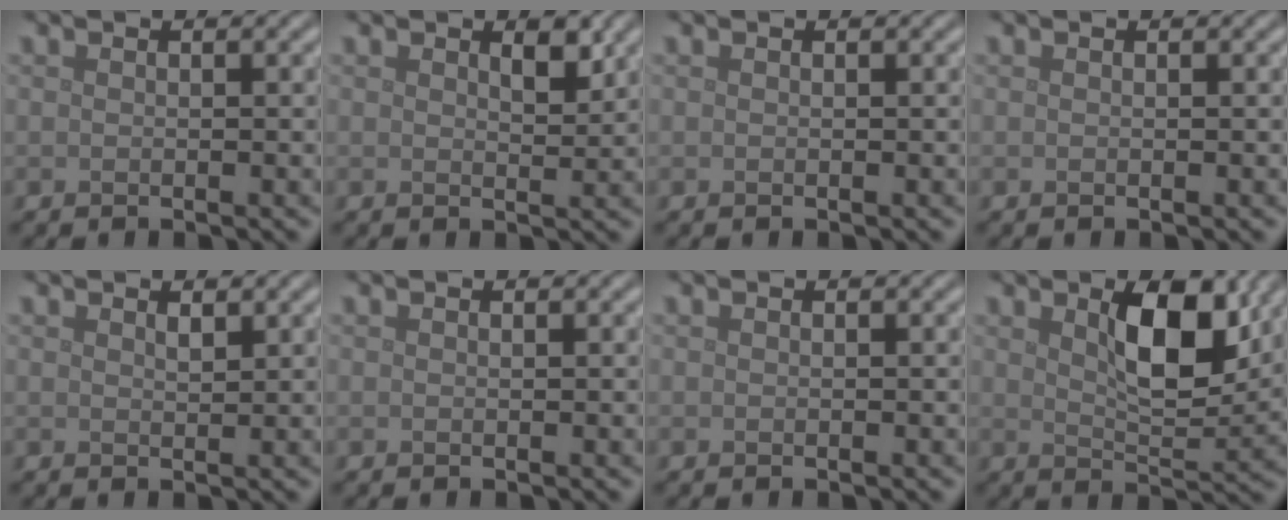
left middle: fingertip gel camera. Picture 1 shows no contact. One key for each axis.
{"total": 1.6, "fx": 1.0, "fy": 0.5, "fz": 1.1, "tx": -0.017, "ty": -0.004, "tz": 0.017}
{"total": 0.0}
{"total": 0.0}
{"total": 0.8, "fx": 0.7, "fy": 0.2, "fz": 0.4, "tx": -0.009, "ty": -0.003, "tz": 0.012}
{"total": 0.0}
{"total": 0.0}
{"total": 6.6, "fx": 2.6, "fy": 2.7, "fz": 5.4, "tx": -0.088, "ty": -0.003, "tz": 0.044}